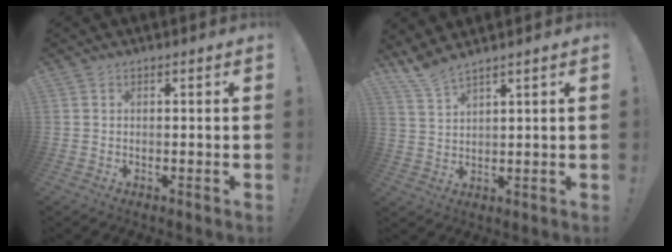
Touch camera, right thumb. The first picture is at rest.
{"total": 5.5, "force": [4.8, 0.4, 2.5], "torque": [-0.055, -0.028, 0.089]}